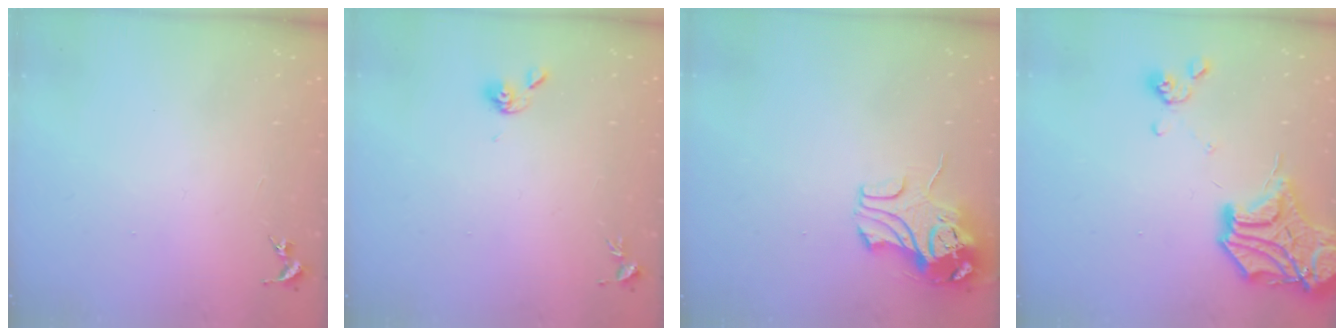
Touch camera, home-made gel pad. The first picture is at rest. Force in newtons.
{"total": 5.6, "press": 5.6, "slide": 1.0}
{"total": 9.8, "press": 9.7, "slide": 1.4}
{"total": 19.9, "press": 19.8, "slide": 2.6}